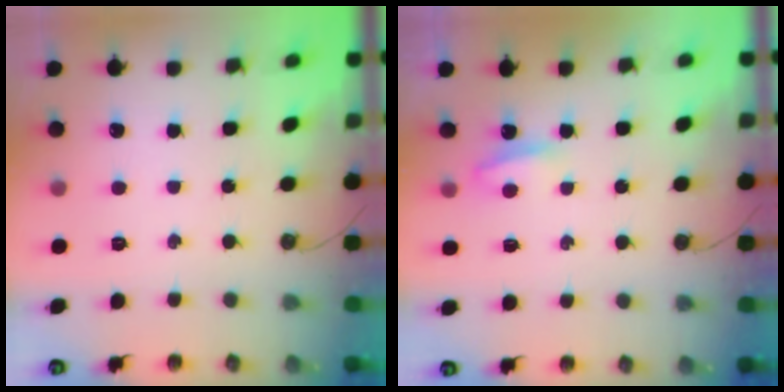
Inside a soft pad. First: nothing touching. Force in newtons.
{"total": 3.9, "press": 3.9, "slide": 0.4}